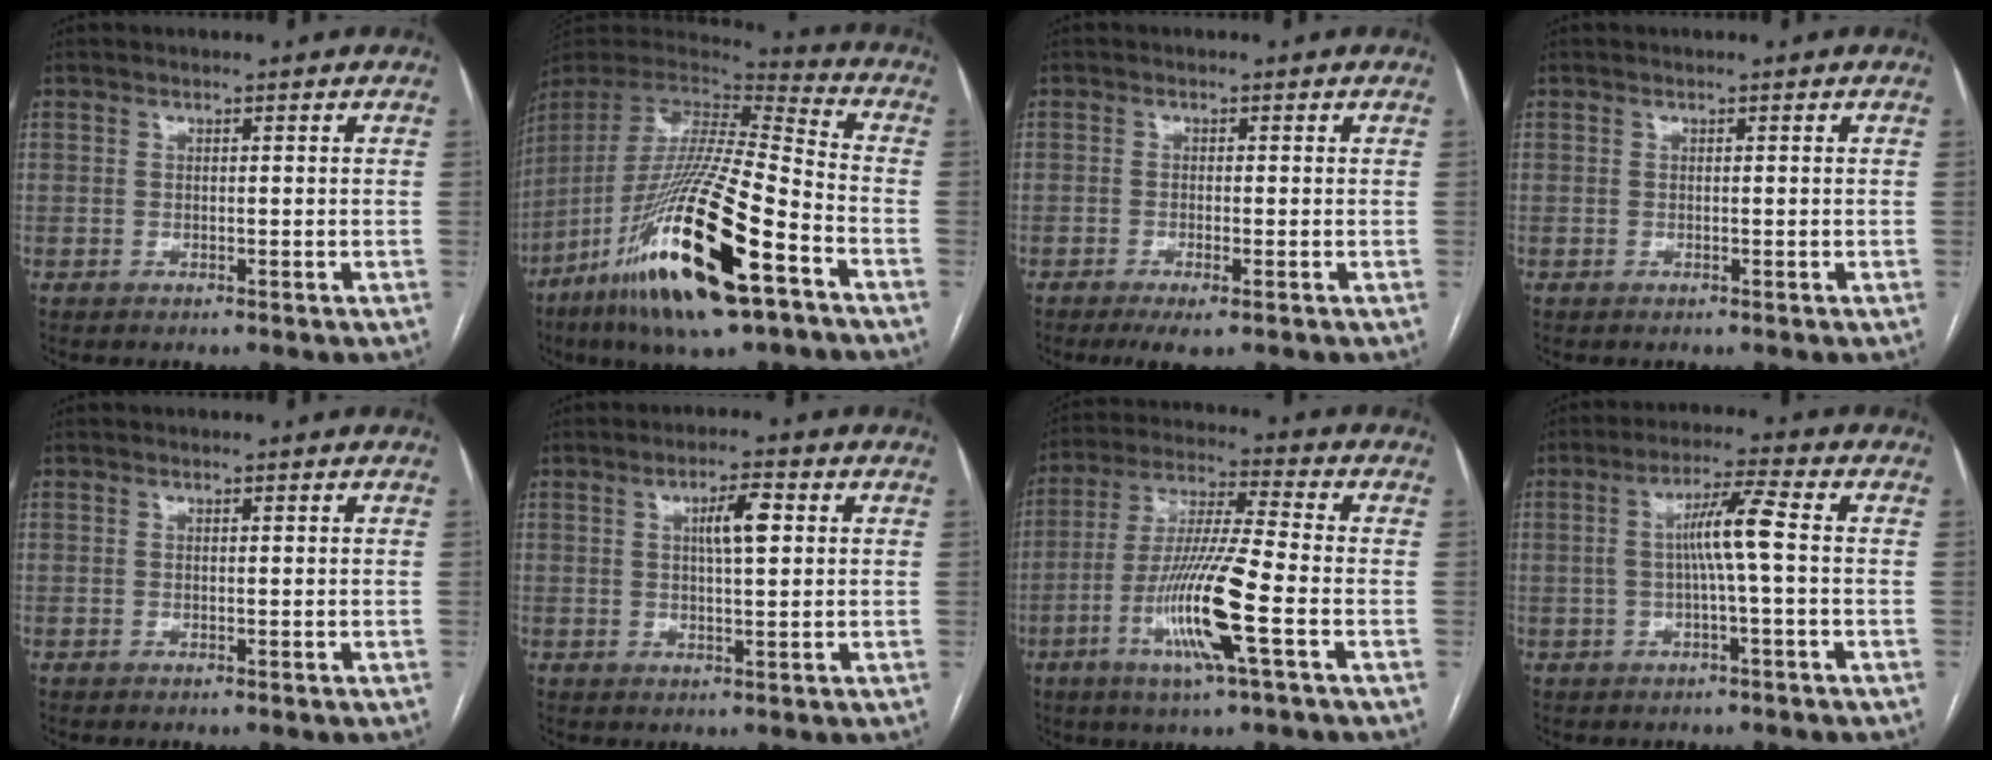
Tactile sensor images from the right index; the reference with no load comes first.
{"total": 26.7, "force": [-13.0, 4.0, 22.9], "torque": [-0.449, -0.064, -0.239]}
{"total": 3.3, "force": [-1.8, 0.5, 2.7], "torque": [-0.045, -0.008, -0.027]}
{"total": 0.0}
{"total": 0.0}
{"total": 5.0, "force": [1.4, 0.9, 4.7], "torque": [-0.083, 0.007, 0.024]}
{"total": 13.7, "force": [-4.5, -0.2, 12.9], "torque": [-0.259, -0.013, -0.091]}
{"total": 6.4, "force": [0.0, -0.3, 6.4], "torque": [-0.116, 0.016, 0.001]}